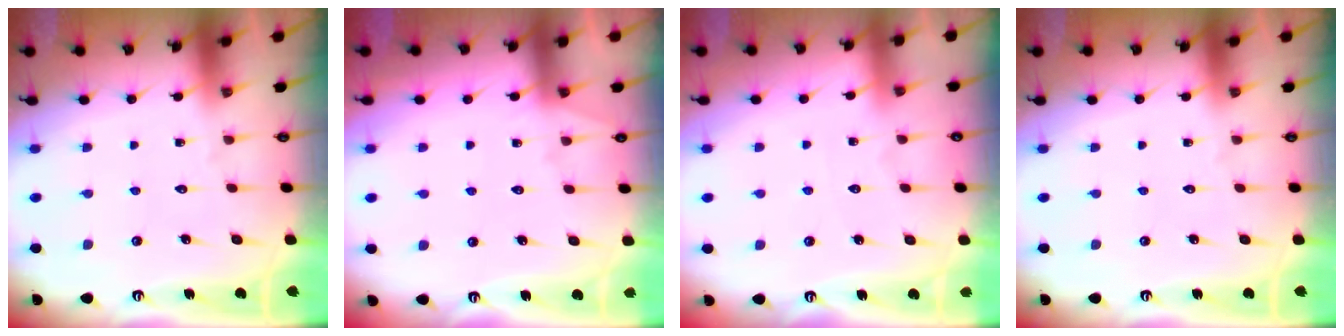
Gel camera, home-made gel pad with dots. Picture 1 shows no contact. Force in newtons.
{"total": 6.6, "press": 6.5, "slide": 0.7}
{"total": 2.4, "press": 2.4, "slide": 0.4}
{"total": 0.0}